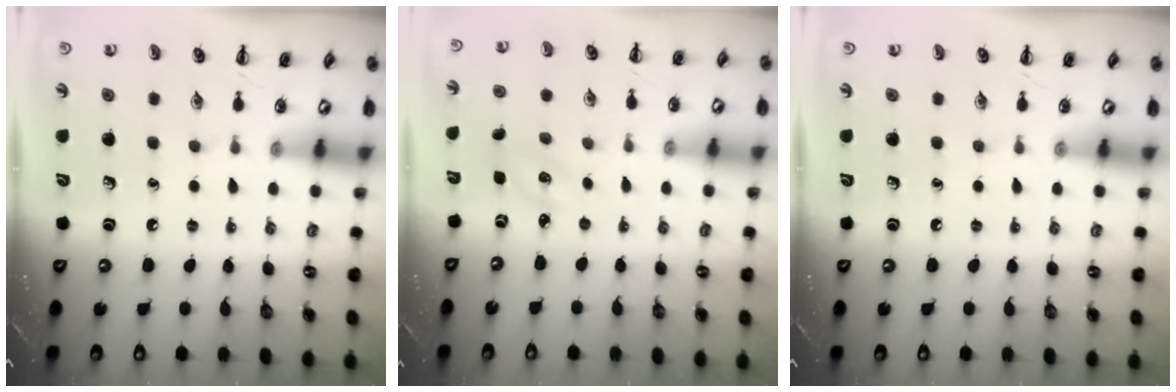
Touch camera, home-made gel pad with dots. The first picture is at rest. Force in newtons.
{"total": 1.8, "press": 1.7, "slide": 0.5}
{"total": 0.0}